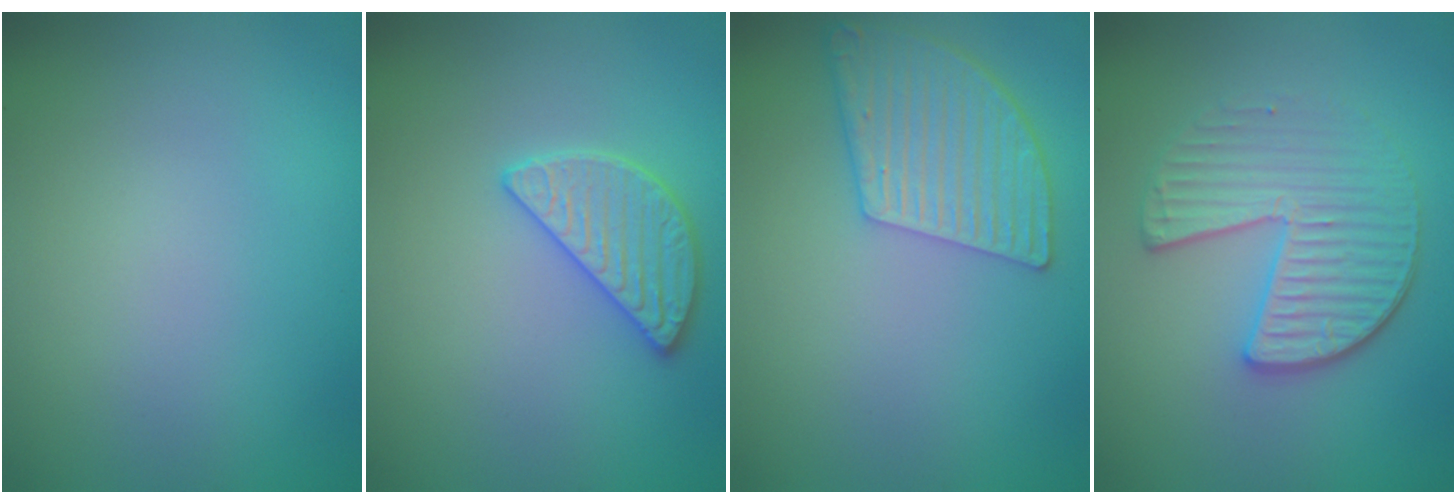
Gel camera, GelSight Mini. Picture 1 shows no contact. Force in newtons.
{"total": 2.8, "press": 2.8, "slide": 0.3}
{"total": 5.1, "press": 4.2, "slide": 2.9}
{"total": 4.0, "press": 3.5, "slide": 2.0}